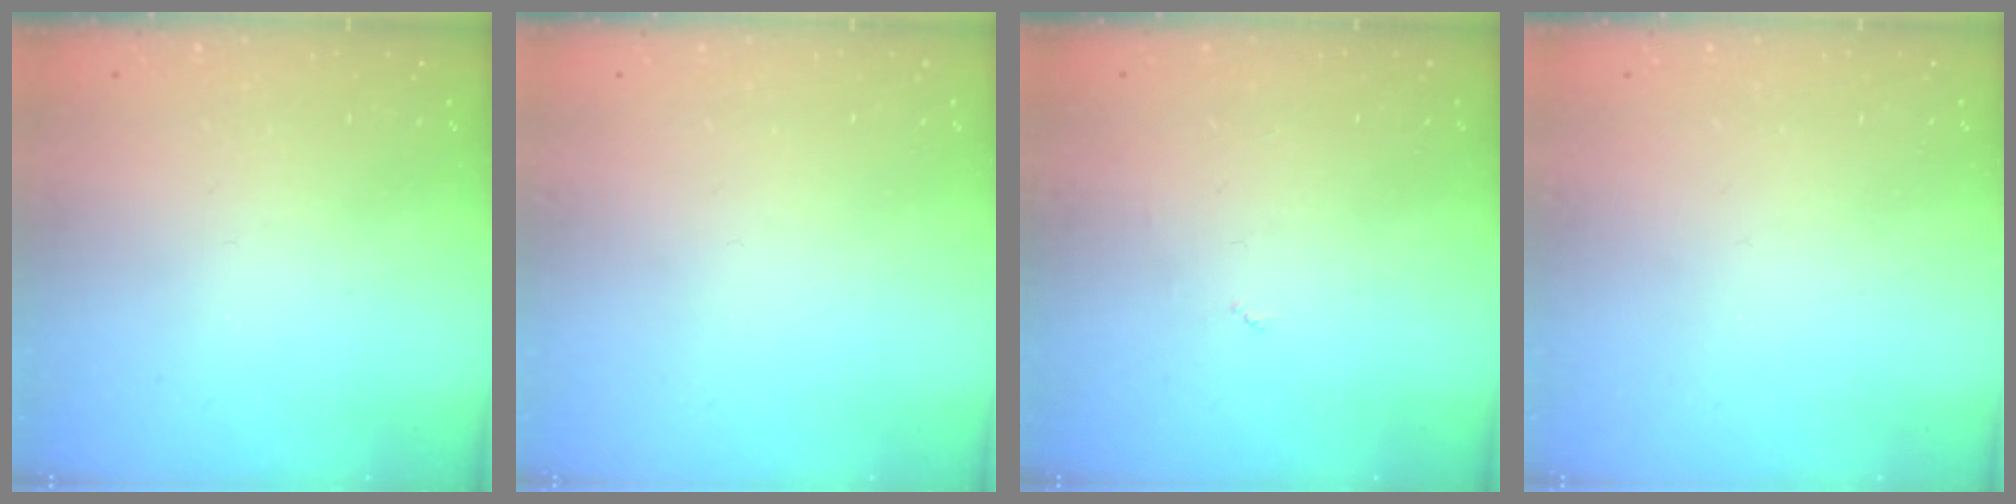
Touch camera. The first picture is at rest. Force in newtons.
{"total": 0.0}
{"total": 2.7, "press": 2.7, "slide": 0.4}
{"total": 0.0}